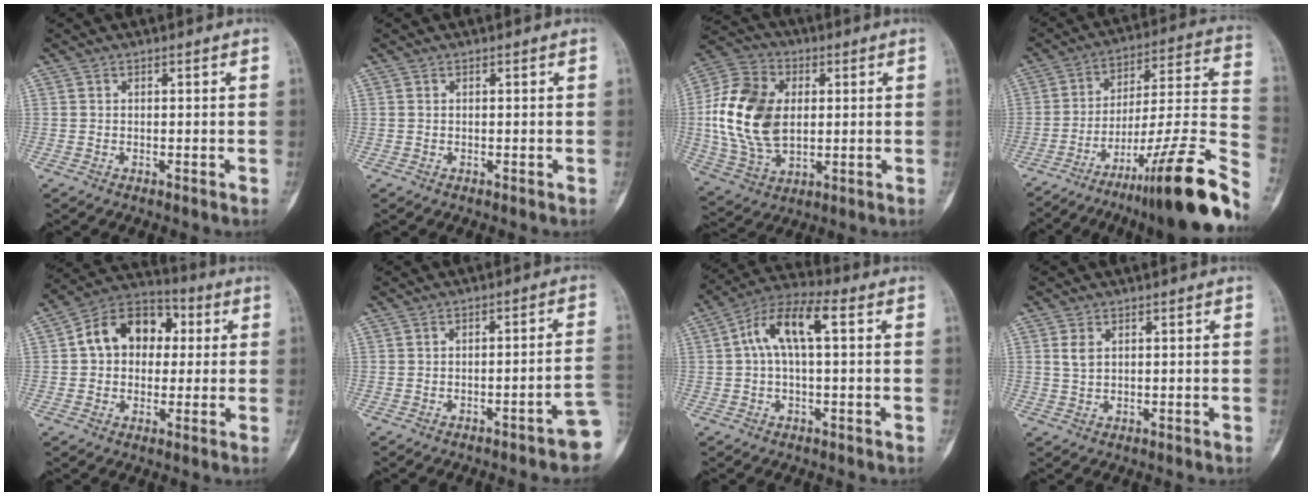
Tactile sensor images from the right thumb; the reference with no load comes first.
{"total": 0.0}
{"total": 18.4, "force": [1.5, 12.3, 13.6], "torque": [-0.257, 0.001, 0.031]}
{"total": 26.3, "force": [-16.3, 2.7, 20.4], "torque": [-0.234, 0.089, -0.252]}
{"total": 13.7, "force": [2.3, 10.3, 8.8], "torque": [-0.102, 0.026, 0.025]}
{"total": 6.4, "force": [-3.3, 0.8, 5.4], "torque": [-0.059, 0.031, -0.039]}
{"total": 10.2, "force": [2.0, 4.0, 9.2], "torque": [-0.182, 0.039, 0.030]}
{"total": 2.7, "force": [0.9, 1.6, 1.9], "torque": [-0.037, -0.001, 0.023]}